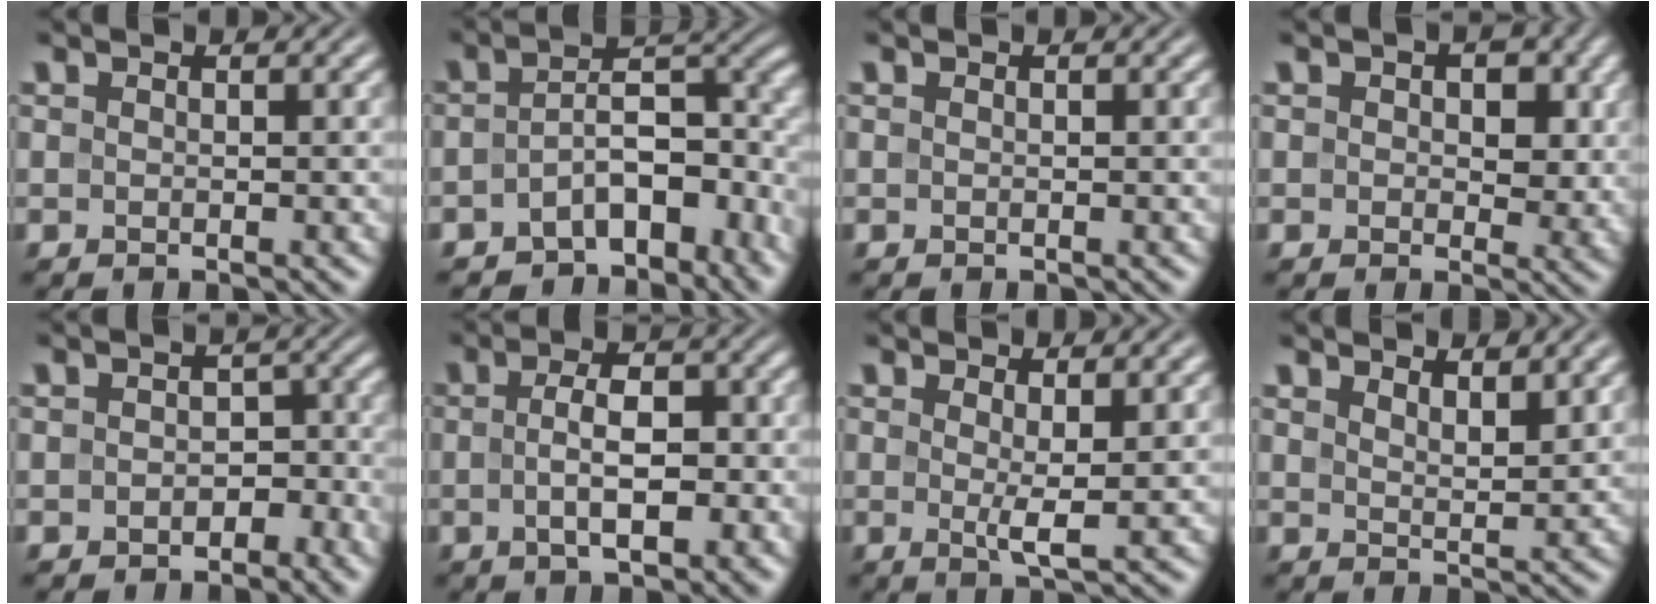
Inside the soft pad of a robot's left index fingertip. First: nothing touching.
{"total": 7.7, "force": [-4.1, 4.2, 4.9], "torque": [-0.046, 0.000, -0.071]}
{"total": 0.0}
{"total": 4.3, "force": [1.0, 2.9, 3.0], "torque": [-0.028, -0.003, 0.008]}
{"total": 2.8, "force": [-1.4, 1.9, 1.4], "torque": [-0.008, 0.007, -0.023]}
{"total": 5.7, "force": [-1.1, 2.5, 5.1], "torque": [-0.080, 0.000, -0.018]}
{"total": 2.1, "force": [0.5, 0.2, 2.1], "torque": [-0.037, -0.009, 0.009]}
{"total": 2.7, "force": [2.3, 0.6, 1.2], "torque": [-0.013, -0.002, 0.042]}